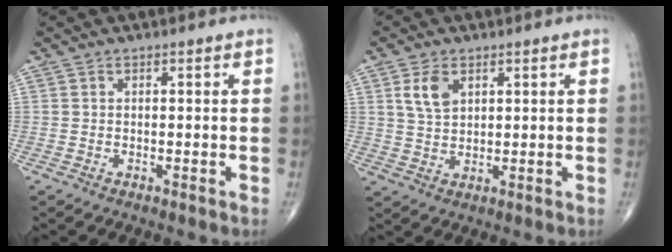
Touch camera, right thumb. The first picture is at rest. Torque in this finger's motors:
{"motor_torque": [-0.45, 0.62, 0.65, 0.28, 0.03]}